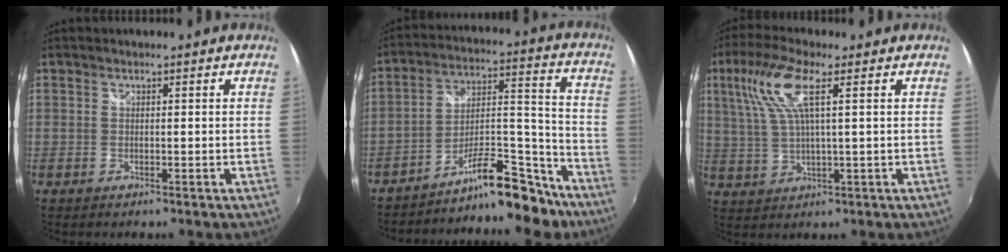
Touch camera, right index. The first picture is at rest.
{"total": 14.6, "force": [-12.1, 4.3, 6.9], "torque": [-0.103, 0.052, -0.181]}
{"total": 9.6, "force": [3.8, 1.7, 8.7], "torque": [-0.180, 0.013, 0.080]}